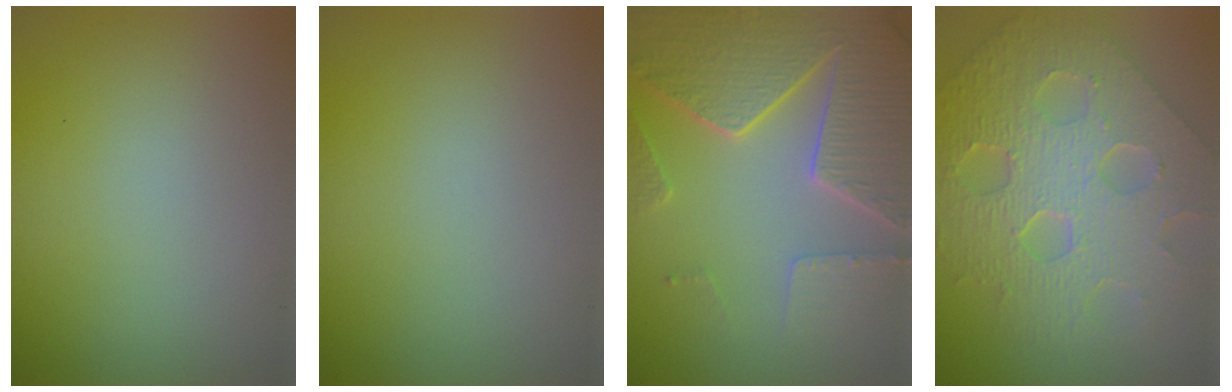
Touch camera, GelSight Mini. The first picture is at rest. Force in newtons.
{"total": 0.0}
{"total": 7.2, "press": 5.7, "slide": 4.5}
{"total": 8.7, "press": 6.4, "slide": 5.9}